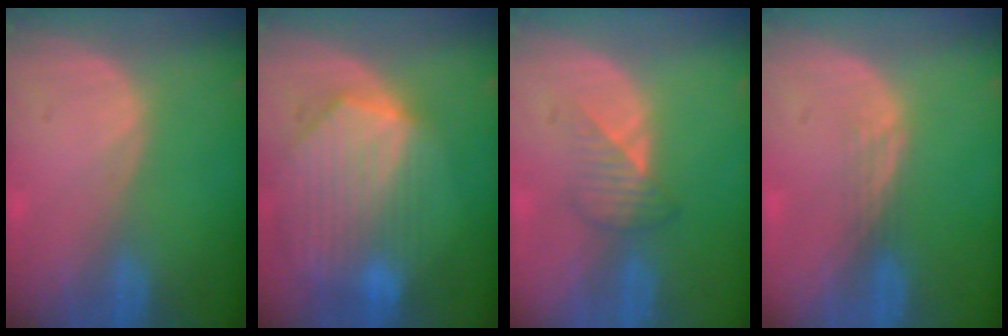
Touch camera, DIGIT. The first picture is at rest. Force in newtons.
{"total": 10.0, "press": 8.8, "slide": 4.7}
{"total": 3.5, "press": 3.2, "slide": 1.5}
{"total": 1.5, "press": 1.2, "slide": 0.9}